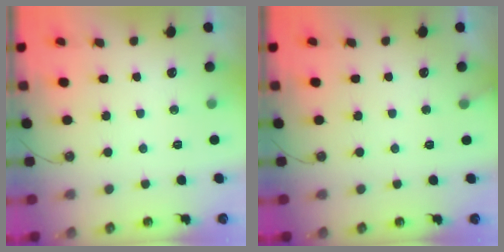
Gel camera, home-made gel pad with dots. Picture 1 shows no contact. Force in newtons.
{"total": 3.2, "press": 3.2, "slide": 0.2}